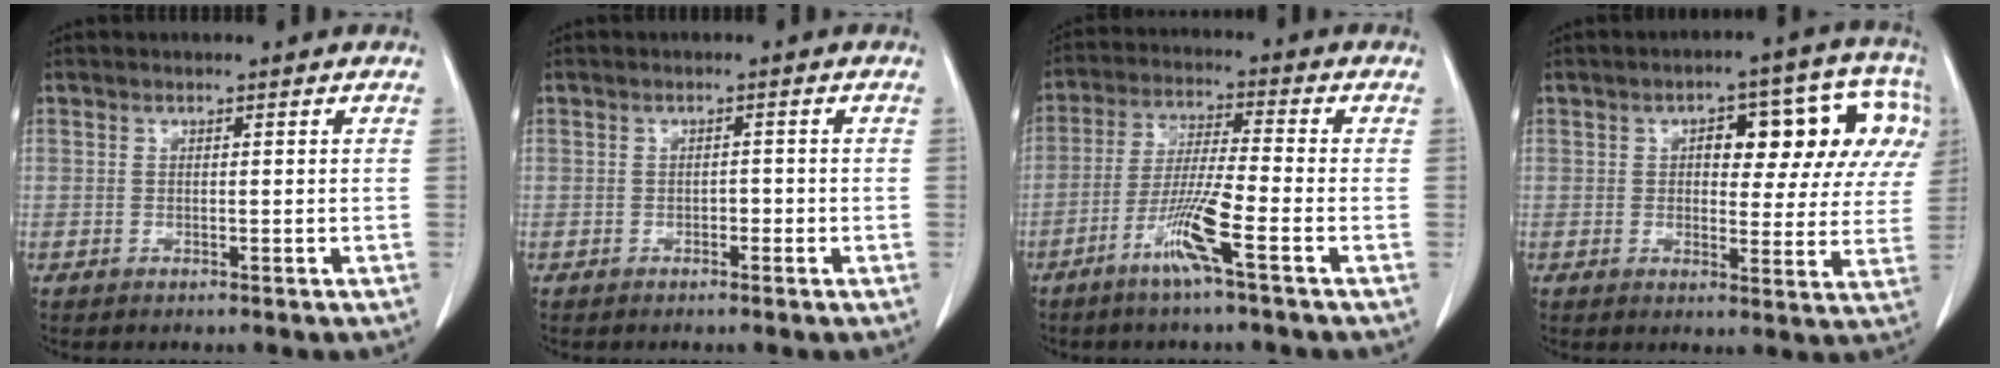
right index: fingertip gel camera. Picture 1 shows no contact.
{"total": 1.0, "force": [-0.5, 0.6, 0.6], "torque": [-0.008, 0.003, -0.008]}
{"total": 8.5, "force": [-4.3, -0.6, 7.3], "torque": [-0.145, -0.011, -0.089]}
{"total": 14.5, "force": [4.2, 5.9, 12.6], "torque": [-0.145, 0.040, 0.047]}